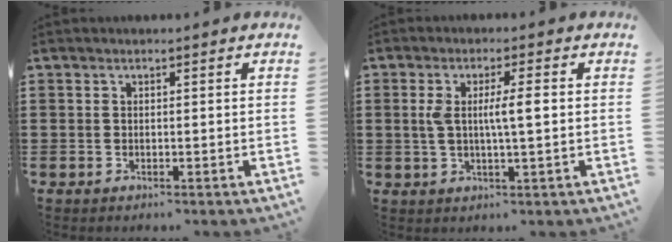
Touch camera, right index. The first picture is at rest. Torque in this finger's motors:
{"motor_torque": [0.25, -0.09, 0.18, 0.05]}